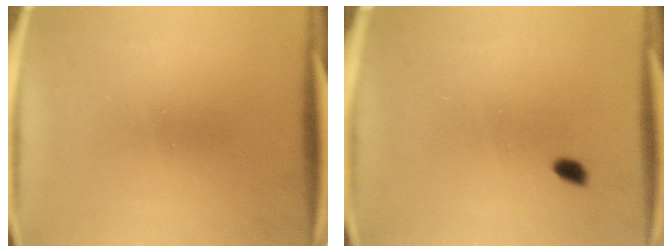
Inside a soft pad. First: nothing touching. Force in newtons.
{"total": 1.4}